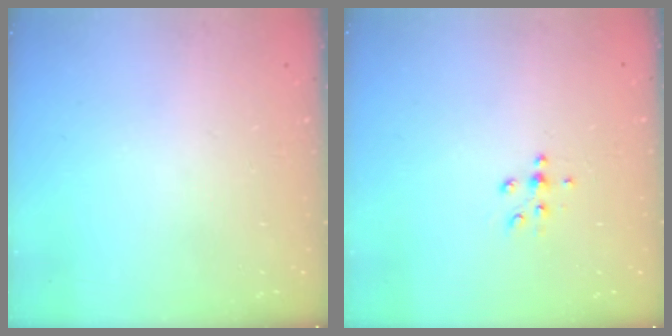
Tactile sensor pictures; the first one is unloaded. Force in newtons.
{"total": 5.8, "press": 5.5, "slide": 2.0}